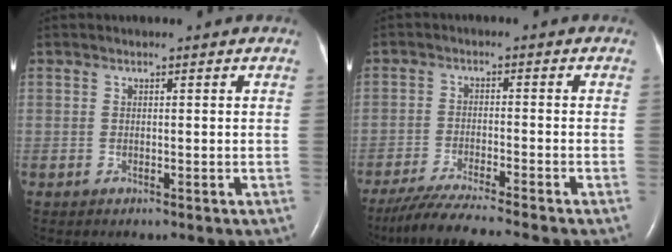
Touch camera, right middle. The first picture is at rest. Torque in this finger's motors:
{"motor_torque": [0.56, -0.60, 0.08, 0.04]}